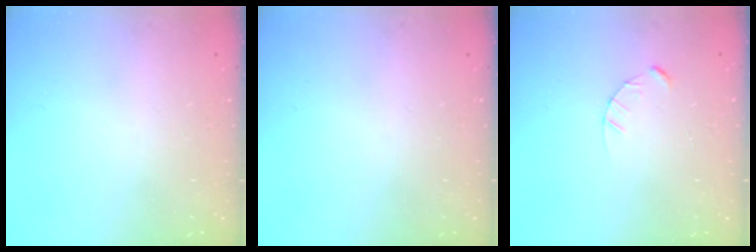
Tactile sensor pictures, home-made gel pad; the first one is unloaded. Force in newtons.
{"total": 0.0}
{"total": 2.4, "press": 2.4, "slide": 0.3}